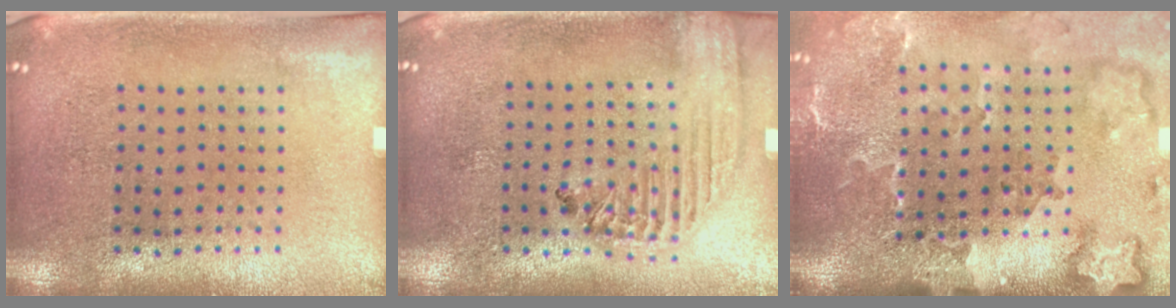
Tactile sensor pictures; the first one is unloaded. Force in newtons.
{"total": 1.8, "press": 1.6, "slide": 0.7}
{"total": 3.5, "press": 2.5, "slide": 2.5}